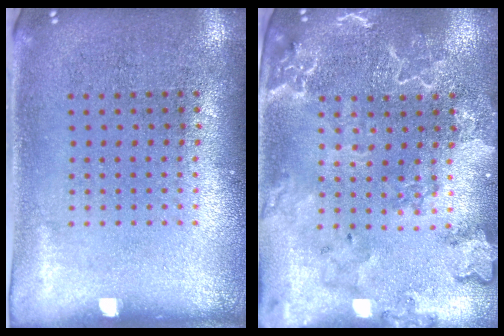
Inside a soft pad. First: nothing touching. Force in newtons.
{"total": 2.7, "press": 2.5, "slide": 1.0}